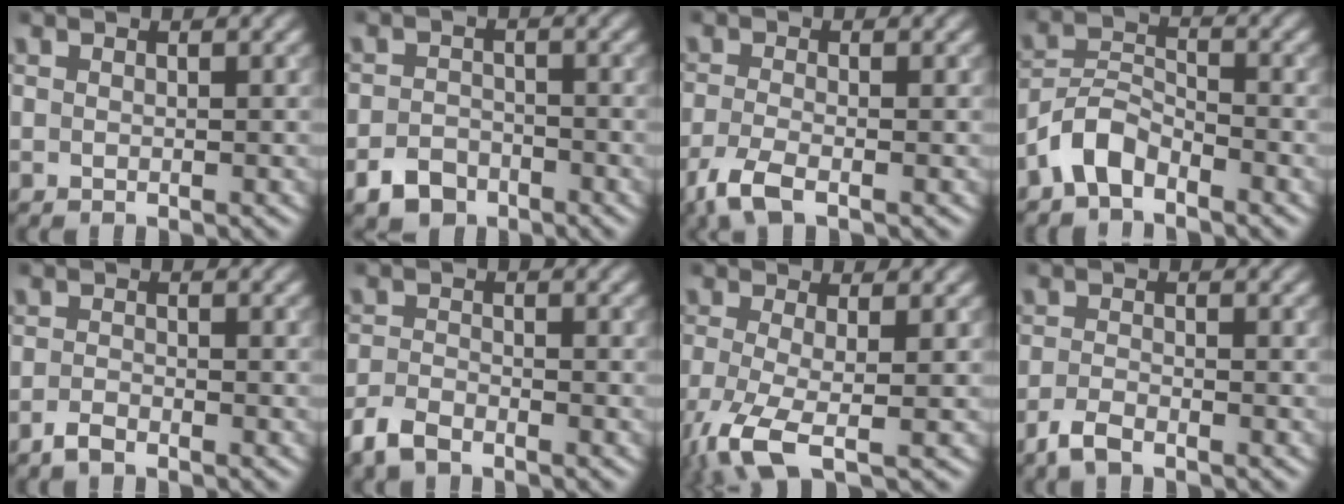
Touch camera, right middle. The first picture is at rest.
{"total": 2.8, "force": [-2.1, 1.7, 0.8], "torque": [-0.015, 0.001, -0.043]}
{"total": 3.3, "force": [-2.2, 0.8, 2.3], "torque": [-0.058, -0.012, -0.053]}
{"total": 3.7, "force": [-2.9, 1.6, 1.7], "torque": [-0.035, 0.010, -0.068]}
{"total": 1.4, "force": [-1.3, 0.2, 0.5], "torque": [-0.016, 0.000, -0.028]}
{"total": 2.6, "force": [-2.3, 0.8, 1.0], "torque": [-0.025, -0.006, -0.055]}
{"total": 5.5, "force": [-2.8, 1.4, 4.4], "torque": [-0.104, -0.016, -0.063]}
{"total": 2.1, "force": [-1.8, 0.4, 1.0], "torque": [-0.029, -0.005, -0.041]}